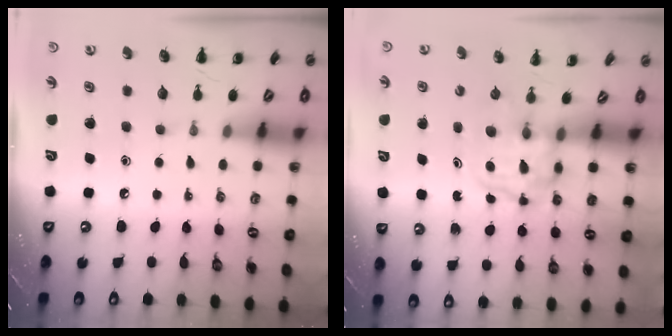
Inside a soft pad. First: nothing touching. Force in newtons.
{"total": 3.8, "press": 3.8, "slide": 0.4}